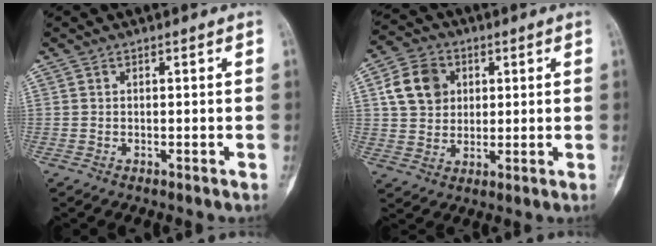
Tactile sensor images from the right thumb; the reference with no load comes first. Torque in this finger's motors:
{"motor_torque": [0.33, 0.32, 0.41, -0.07, 0.04]}